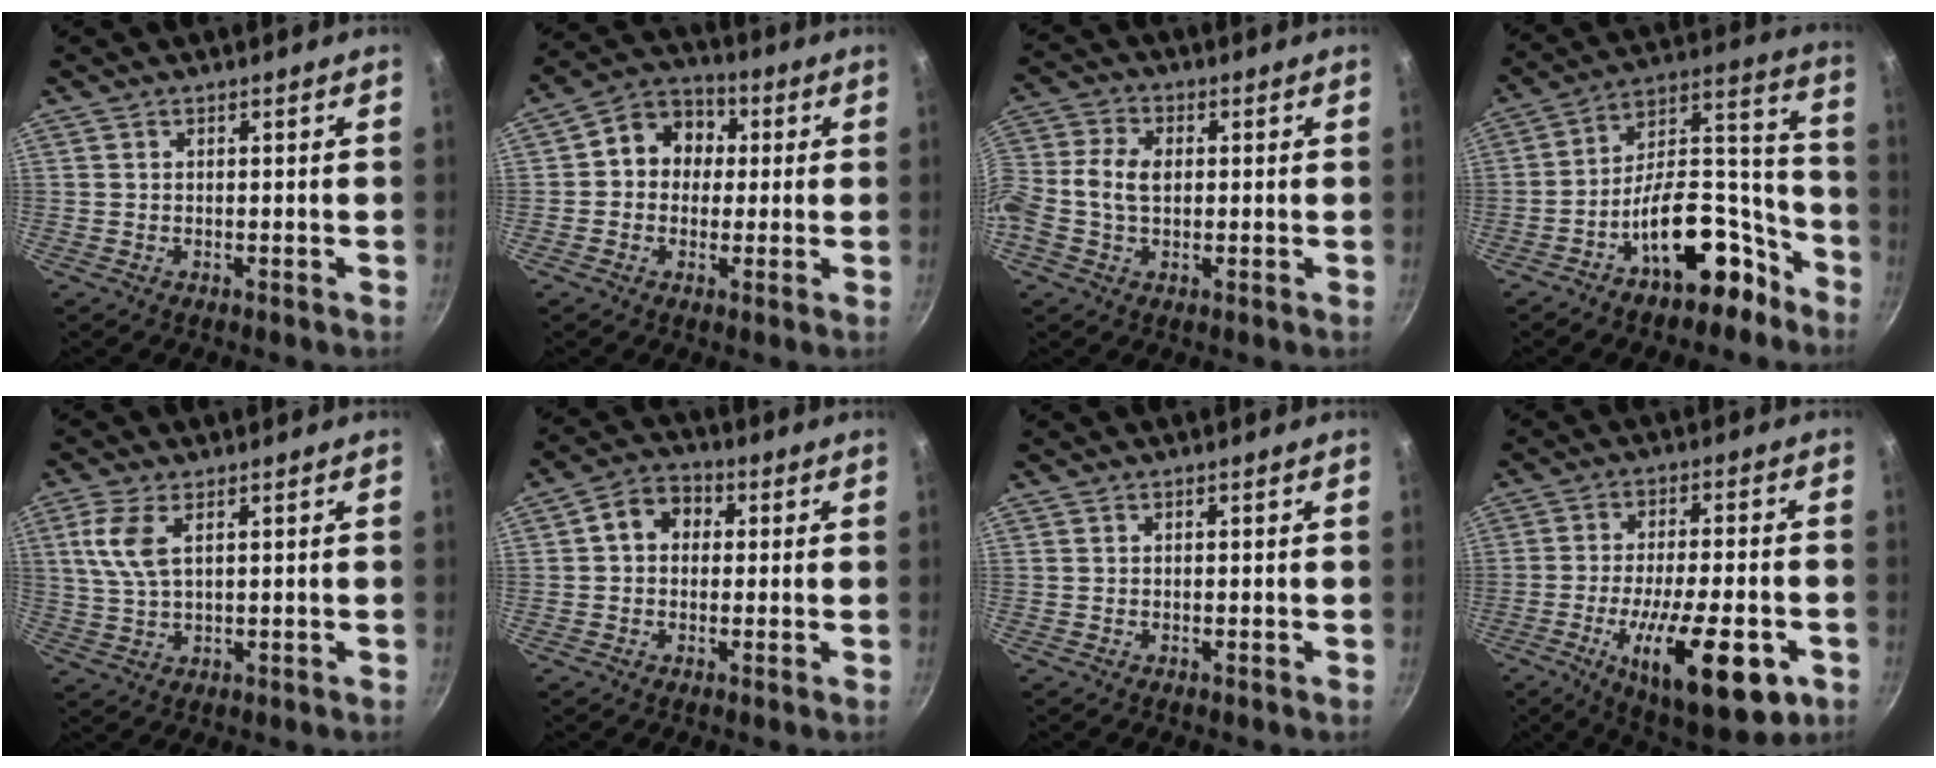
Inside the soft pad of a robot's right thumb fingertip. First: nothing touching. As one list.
[{"total": 9.6, "force": [1.0, 8.3, 4.7], "torque": [-0.035, 0.023, -0.006]}, {"total": 8.1, "force": [-0.1, 5.4, 6.0], "torque": [-0.127, 0.025, -0.017]}, {"total": 18.9, "force": [-10.8, 9.4, 12.3], "torque": [-0.119, 0.123, -0.167]}, {"total": 6.8, "force": [2.3, 3.1, 5.6], "torque": [-0.120, -0.001, 0.049]}, {"total": 6.9, "force": [1.1, 5.6, 4.0], "torque": [-0.037, 0.017, 0.002]}, {"total": 0.0}, {"total": 19.9, "force": [-7.4, 6.7, 17.2], "torque": [-0.248, 0.010, -0.106]}]